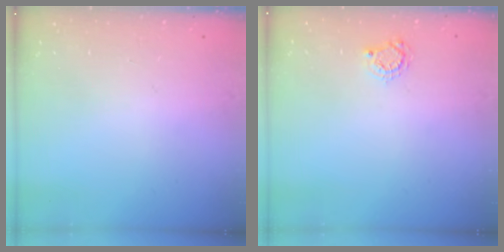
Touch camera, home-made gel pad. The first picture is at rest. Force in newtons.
{"total": 4.0, "press": 4.0, "slide": 0.5}